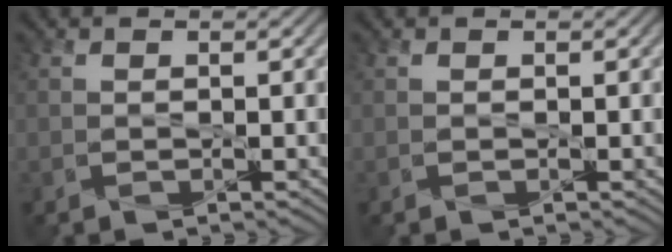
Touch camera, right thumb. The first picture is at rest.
{"total": 0.0}